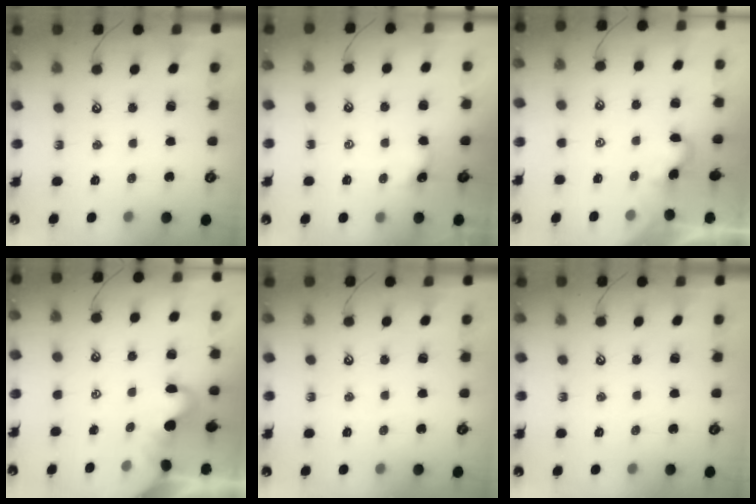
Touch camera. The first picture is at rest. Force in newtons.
{"total": 1.4, "press": 1.4, "slide": 0.3}
{"total": 2.9, "press": 2.9, "slide": 0.2}
{"total": 1.2, "press": 1.2, "slide": 0.2}
{"total": 0.0}
{"total": 0.0}